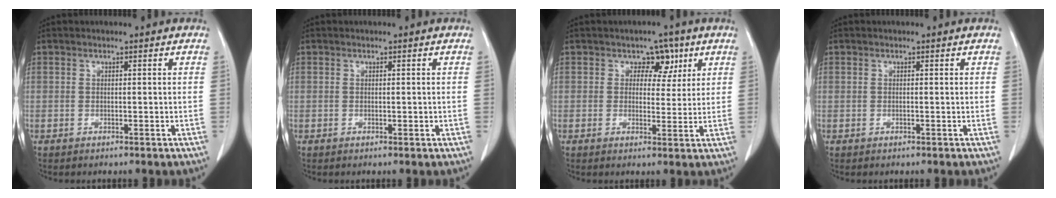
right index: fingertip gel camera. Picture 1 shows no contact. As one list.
[{"total": 0.5, "force": [-0.1, 0.2, 0.5], "torque": [-0.009, -0.001, 0.003]}, {"total": 4.3, "force": [2.0, 3.1, 2.3], "torque": [-0.019, 0.006, 0.027]}, {"total": 0.0}]